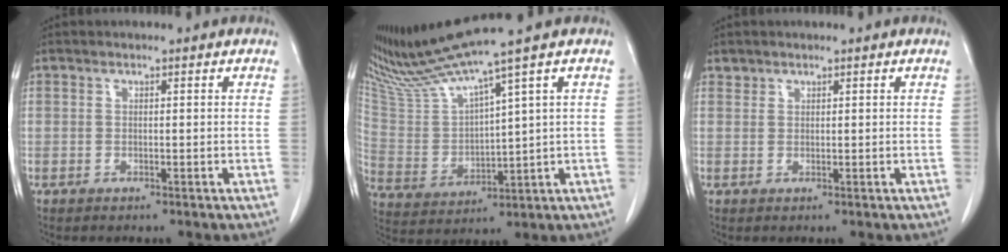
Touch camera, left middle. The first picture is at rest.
{"total": 10.4, "force": [8.8, -2.1, 5.2], "torque": [-0.106, -0.005, 0.176]}
{"total": 0.7, "force": [0.6, 0.3, -0.2], "torque": [0.002, 0.003, 0.011]}